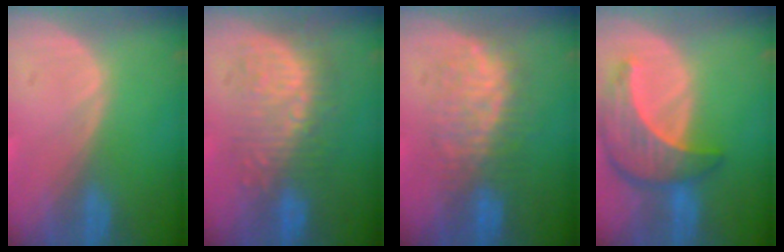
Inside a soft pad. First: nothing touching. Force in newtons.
{"total": 8.9, "press": 8.7, "slide": 1.8}
{"total": 7.6, "press": 7.5, "slide": 1.0}
{"total": 8.6, "press": 7.8, "slide": 3.8}